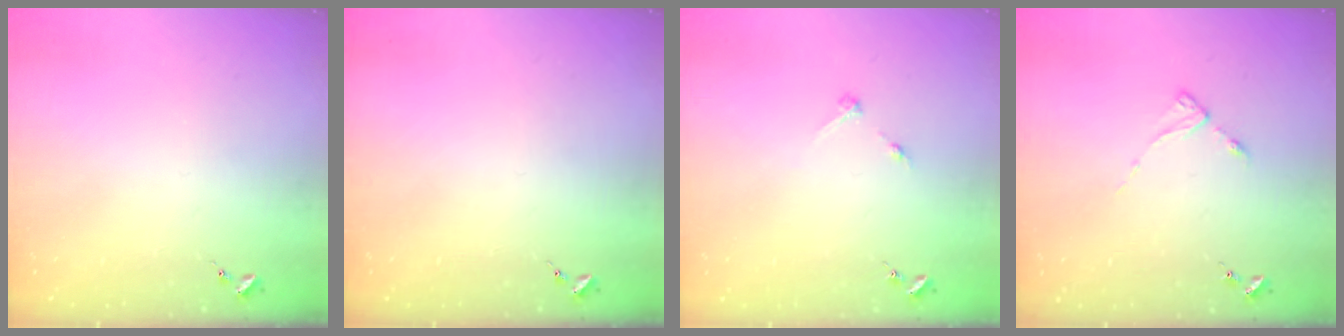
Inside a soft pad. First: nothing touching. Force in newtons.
{"total": 0.0}
{"total": 2.8, "press": 2.8, "slide": 0.3}
{"total": 2.7, "press": 2.7, "slide": 0.4}